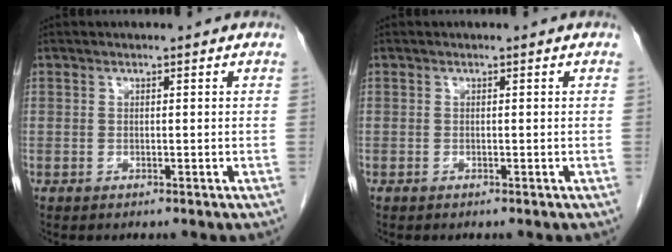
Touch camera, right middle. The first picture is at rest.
{"total": 0.0}